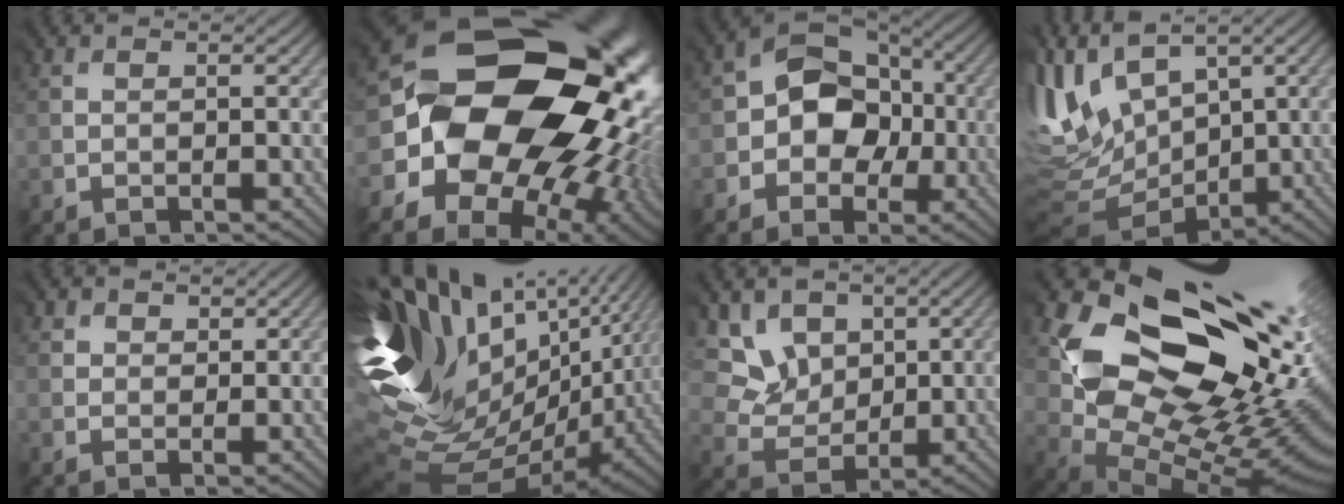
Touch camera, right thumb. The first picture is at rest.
{"total": 22.3, "force": [1.5, 18.2, 12.8], "torque": [-0.241, -0.035, 0.015]}
{"total": 7.8, "force": [-0.7, 6.3, 4.7], "torque": [-0.066, 0.007, -0.036]}
{"total": 10.2, "force": [2.6, 6.6, 7.4], "torque": [-0.216, 0.007, 0.051]}
{"total": 2.2, "force": [1.9, 1.1, -0.2], "torque": [-0.005, 0.000, 0.033]}
{"total": 17.2, "force": [2.5, 9.4, 14.2], "torque": [-0.274, -0.002, 0.060]}
{"total": 7.8, "force": [4.7, 5.5, 3.0], "torque": [-0.120, -0.006, 0.103]}
{"total": 19.8, "force": [7.3, 12.5, 13.5], "torque": [-0.220, -0.022, 0.169]}